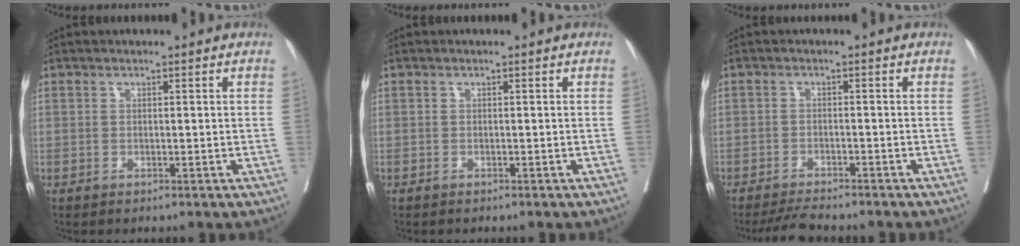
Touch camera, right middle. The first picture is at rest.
{"total": 0.0}
{"total": 4.3, "force": [-4.1, 0.2, 1.5], "torque": [-0.023, -0.016, -0.070]}